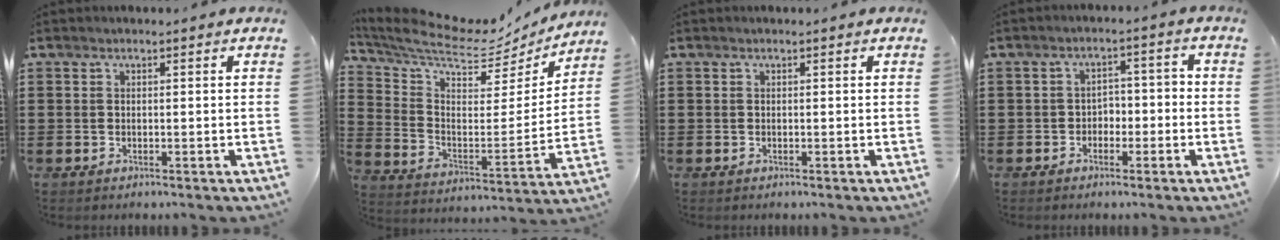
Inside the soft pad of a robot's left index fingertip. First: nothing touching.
{"total": 8.2, "force": [6.8, 2.4, 4.0], "torque": [-0.109, -0.052, 0.115]}
{"total": 0.0}
{"total": 2.8, "force": [-1.8, 1.9, 0.9], "torque": [-0.026, 0.007, -0.043]}